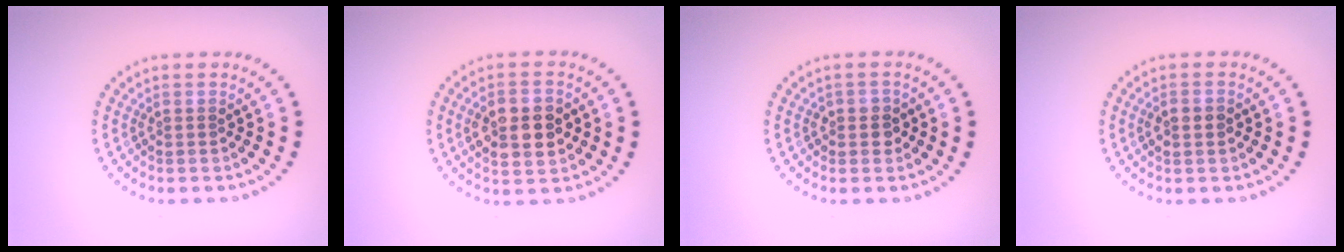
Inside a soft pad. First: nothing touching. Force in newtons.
{"total": 4.9, "press": 4.9, "slide": 0.3}
{"total": 1.6, "press": 1.4, "slide": 0.7}
{"total": 1.3, "press": 1.3, "slide": 0.1}